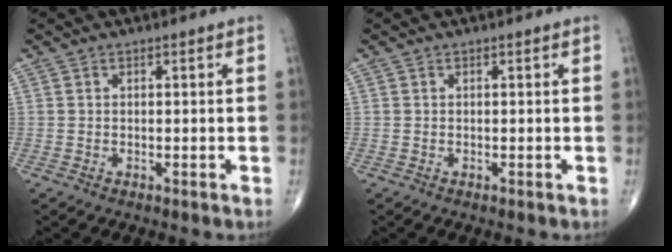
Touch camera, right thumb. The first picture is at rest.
{"total": 0.0}